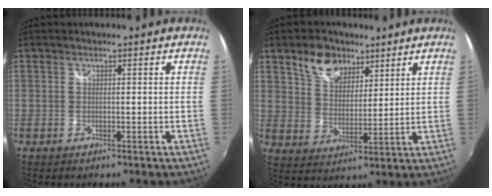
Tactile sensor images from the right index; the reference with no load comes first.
{"total": 8.7, "force": [5.7, 5.3, 3.9], "torque": [-0.070, 0.019, 0.104]}